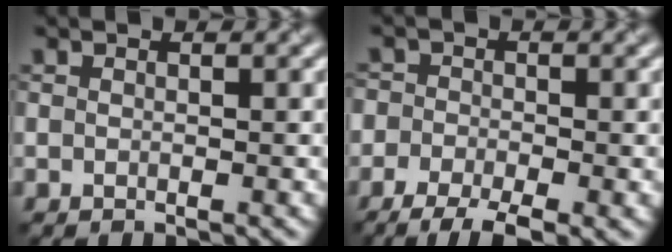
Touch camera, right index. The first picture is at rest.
{"total": 6.7, "force": [-4.0, 3.1, 4.4], "torque": [-0.077, -0.016, -0.065]}